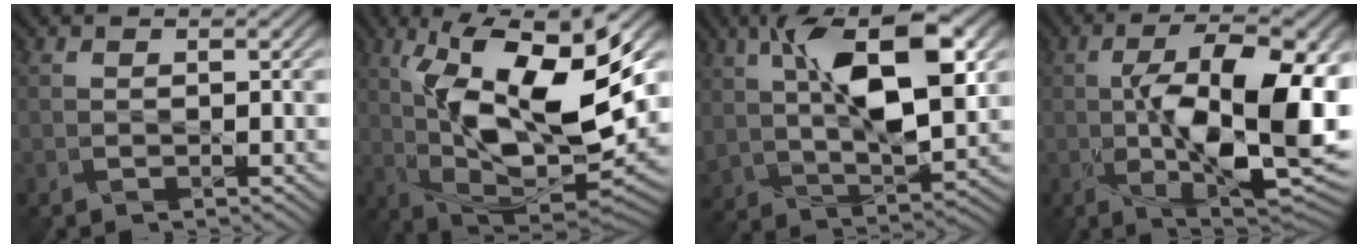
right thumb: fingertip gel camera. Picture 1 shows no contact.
{"total": 14.9, "force": [3.4, 6.3, 13.1], "torque": [-0.242, -0.008, 0.068]}
{"total": 11.9, "force": [3.6, 5.6, 9.8], "torque": [-0.181, 0.000, 0.072]}
{"total": 15.5, "force": [-0.9, 7.0, 13.8], "torque": [-0.216, -0.010, -0.005]}